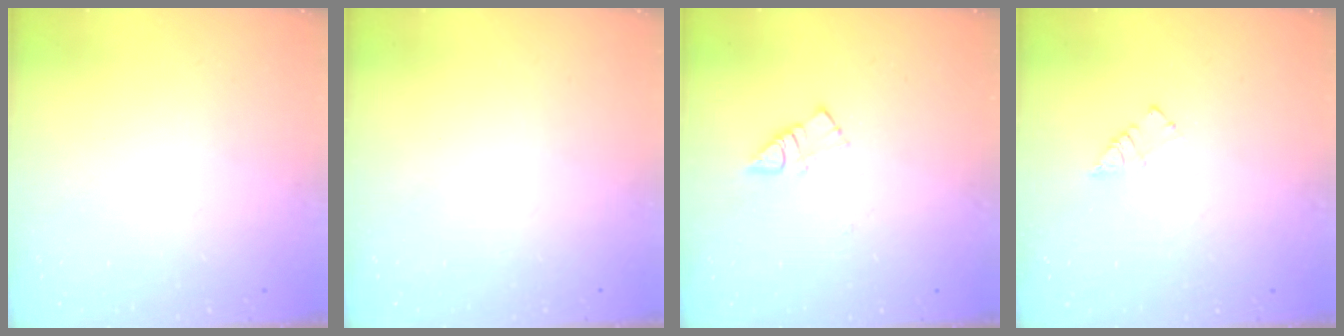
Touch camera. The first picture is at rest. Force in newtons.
{"total": 1.5, "press": 1.5, "slide": 0.1}
{"total": 3.9, "press": 3.9, "slide": 0.5}
{"total": 3.3, "press": 3.3, "slide": 0.4}